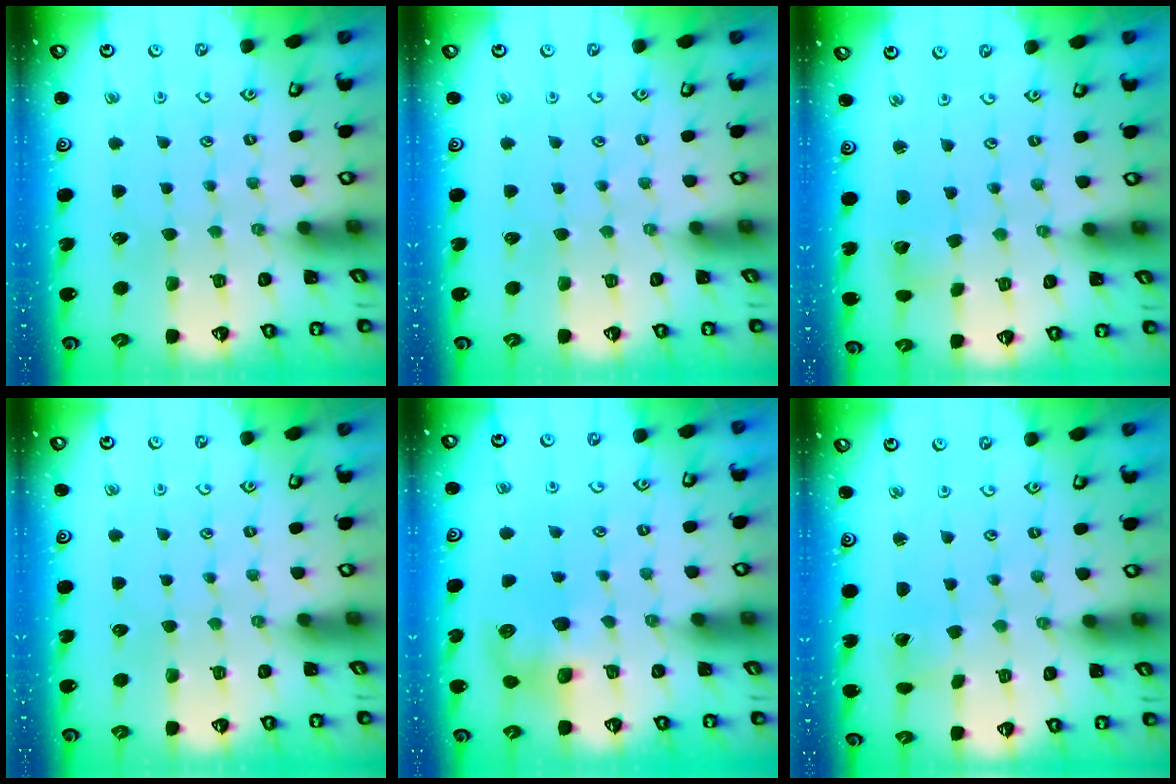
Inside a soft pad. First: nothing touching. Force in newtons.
{"total": 0.0}
{"total": 1.8, "press": 1.7, "slide": 0.3}
{"total": 0.0}
{"total": 7.4, "press": 7.4, "slide": 0.3}
{"total": 1.9, "press": 1.9, "slide": 0.0}